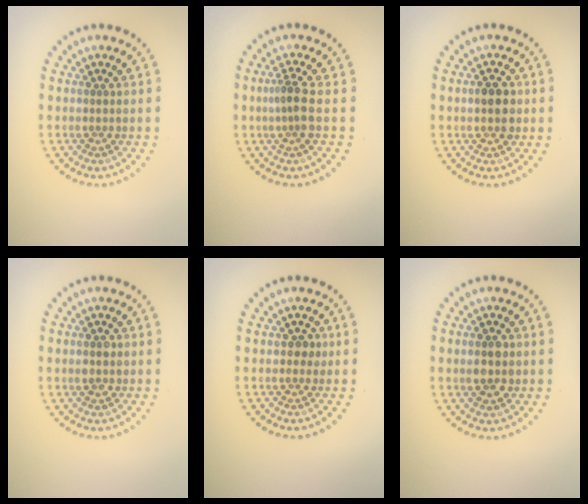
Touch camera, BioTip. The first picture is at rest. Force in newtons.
{"total": 2.3, "press": 1.8, "slide": 1.4}
{"total": 3.0, "press": 3.0, "slide": 0.2}
{"total": 1.0, "press": 1.0, "slide": 0.2}
{"total": 1.0, "press": 1.0, "slide": 0.3}
{"total": 2.2, "press": 2.2, "slide": 0.1}